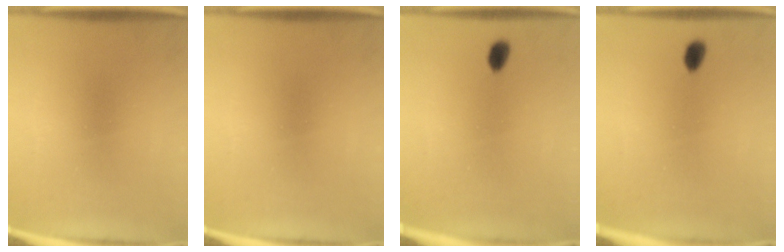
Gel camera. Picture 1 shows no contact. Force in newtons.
{"total": 0.0}
{"total": 2.4}
{"total": 2.4}